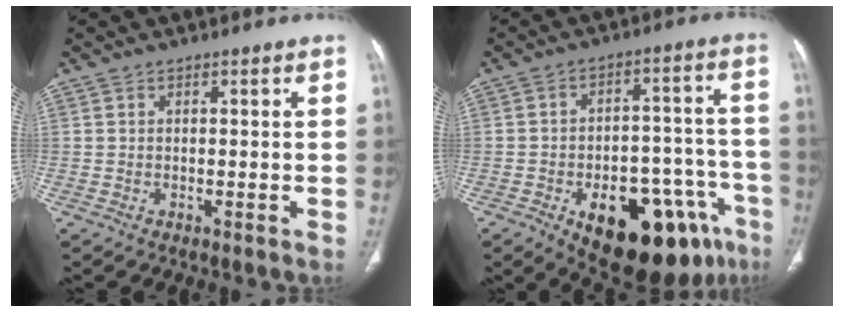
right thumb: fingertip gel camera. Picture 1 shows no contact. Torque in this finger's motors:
{"motor_torque": [2.48, 2.52, 1.13, -1.17, 0.42]}